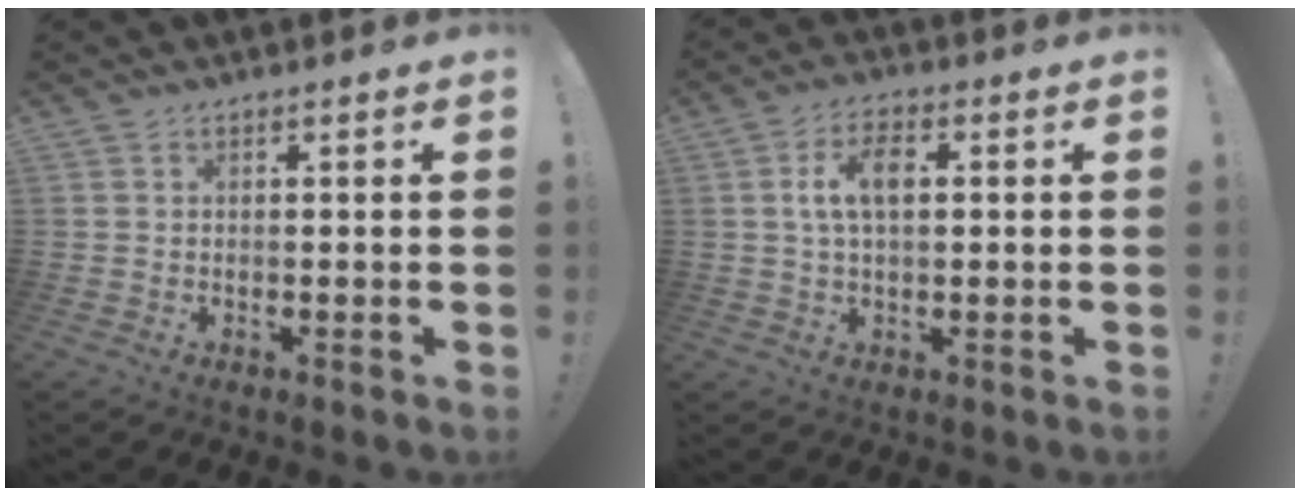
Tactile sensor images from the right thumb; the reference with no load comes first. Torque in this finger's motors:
{"motor_torque": [0.05, 0.06, 0.00, 0.00, 0.00]}